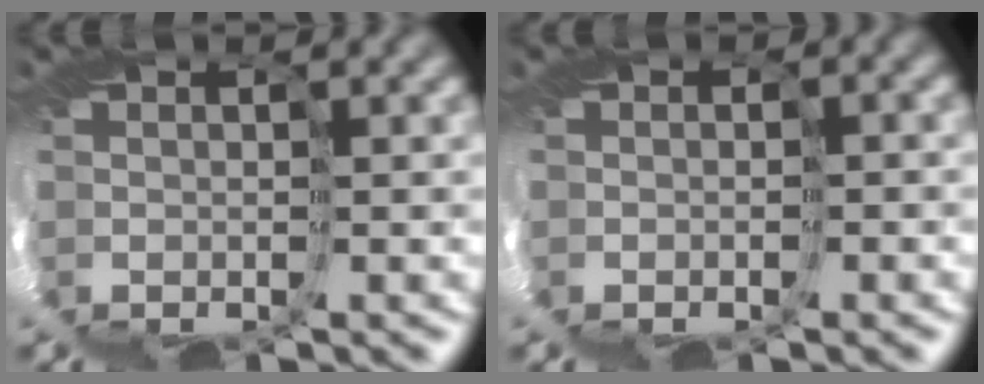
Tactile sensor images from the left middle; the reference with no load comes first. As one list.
[{"total": 1.8, "force": [-1.2, 1.0, 0.9], "torque": [-0.009, 0.000, -0.012]}]